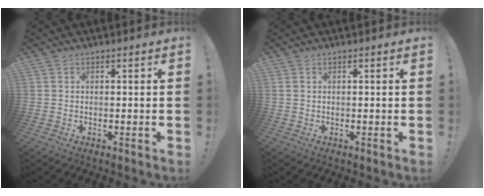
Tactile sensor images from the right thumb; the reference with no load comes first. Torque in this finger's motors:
{"motor_torque": [0.04, -0.30, 0.24, -0.04, 0.00]}